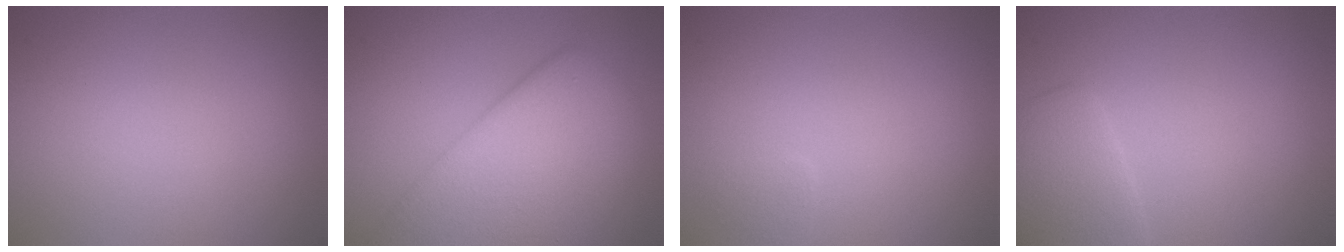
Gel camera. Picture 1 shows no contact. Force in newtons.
{"total": 9.2, "press": 9.2, "slide": 0.4}
{"total": 0.7, "press": 0.7, "slide": 0.0}
{"total": 2.9, "press": 2.9, "slide": 0.2}